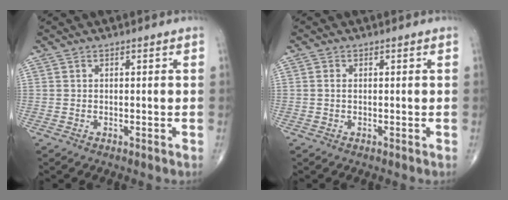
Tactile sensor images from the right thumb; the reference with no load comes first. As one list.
[{"total": 0.8, "force": [0.0, 0.5, 0.6], "torque": [-0.009, 0.001, -0.003]}]